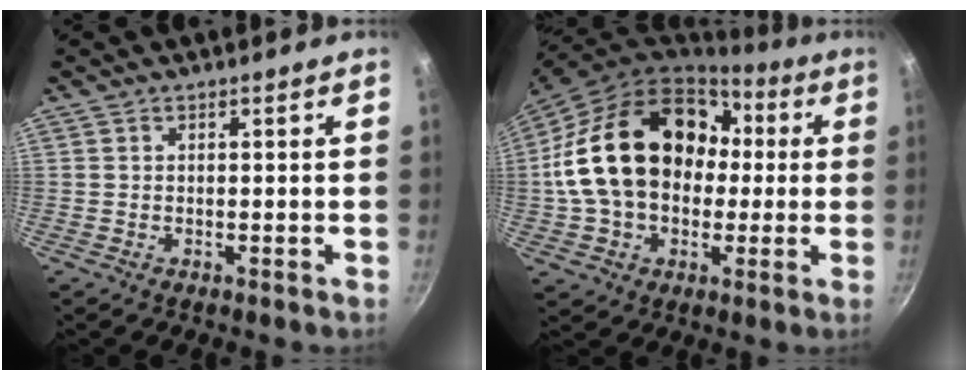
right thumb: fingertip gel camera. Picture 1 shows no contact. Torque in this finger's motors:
{"motor_torque": [0.62, 4.38, 2.43, -0.34, 0.89]}